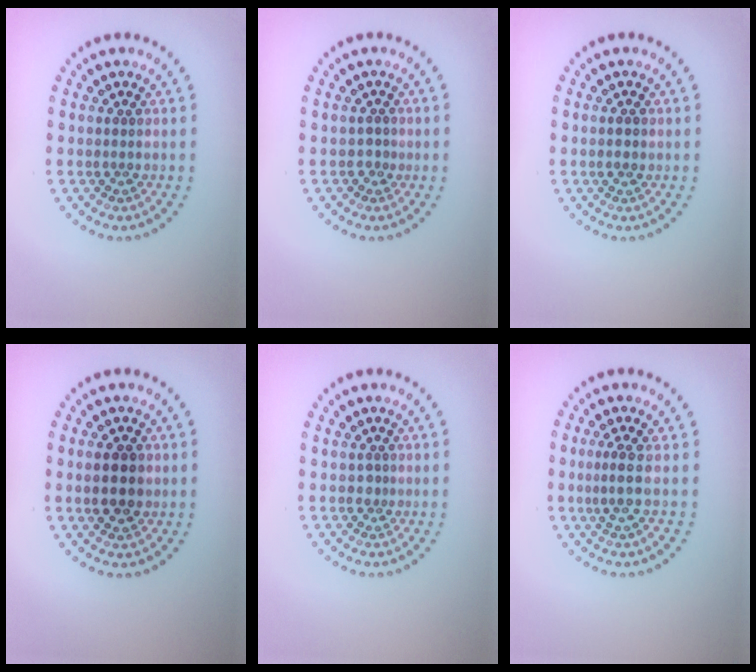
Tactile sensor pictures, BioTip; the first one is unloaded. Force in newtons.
{"total": 1.0, "press": 0.8, "slide": 0.5}
{"total": 1.1, "press": 1.0, "slide": 0.4}
{"total": 2.7, "press": 2.7, "slide": 0.2}
{"total": 0.8, "press": 0.6, "slide": 0.5}
{"total": 2.0, "press": 1.5, "slide": 1.3}